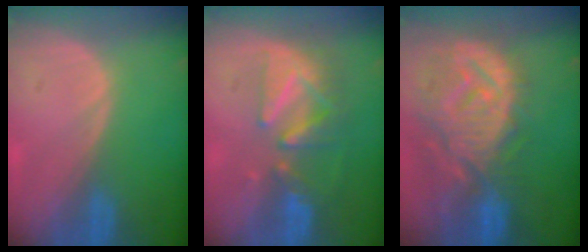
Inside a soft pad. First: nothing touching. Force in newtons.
{"total": 8.5, "press": 8.0, "slide": 3.1}
{"total": 12.8, "press": 11.3, "slide": 6.0}